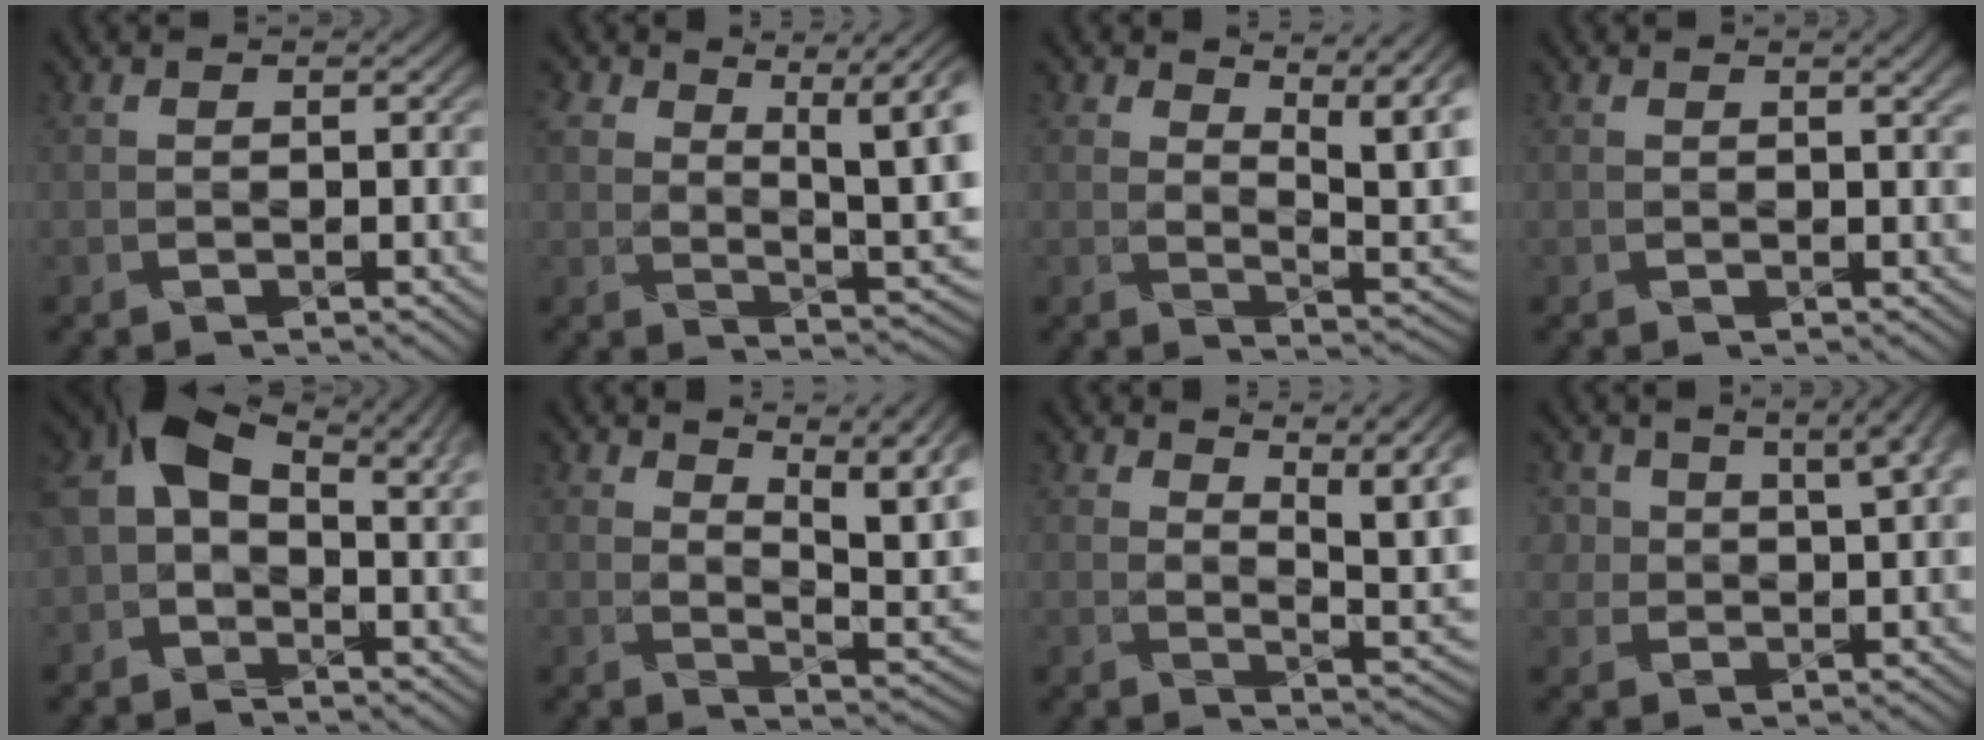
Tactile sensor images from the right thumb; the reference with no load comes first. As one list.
[{"total": 11.1, "force": [4.1, 5.3, 8.9], "torque": [-0.156, -0.003, 0.065]}, {"total": 7.9, "force": [4.4, 3.1, 5.7], "torque": [-0.094, -0.002, 0.063]}, {"total": 1.8, "force": [1.0, 0.2, 1.4], "torque": [-0.016, 0.002, 0.013]}, {"total": 13.2, "force": [3.1, 8.4, 9.7], "torque": [-0.190, 0.001, 0.049]}, {"total": 7.9, "force": [4.6, 2.8, 5.8], "torque": [-0.097, 0.001, 0.066]}, {"total": 7.2, "force": [3.8, 2.6, 5.5], "torque": [-0.094, -0.004, 0.062]}, {"total": 7.7, "force": [4.1, 4.1, 5.0], "torque": [-0.104, 0.015, 0.067]}]